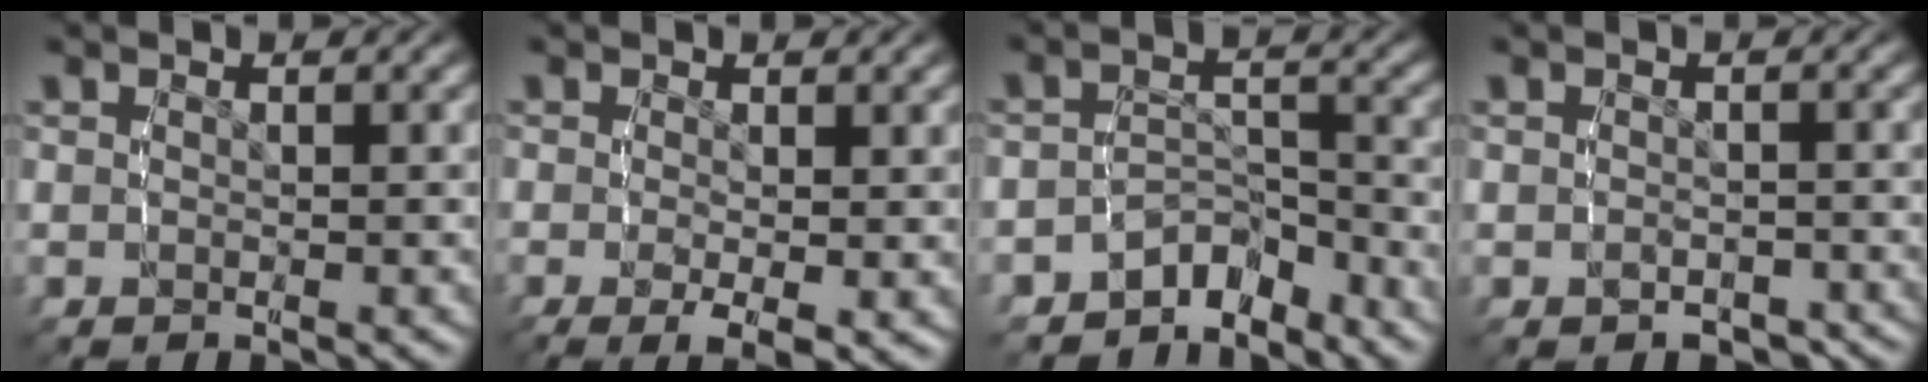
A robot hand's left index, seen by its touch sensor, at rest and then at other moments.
{"total": 3.7, "force": [-1.8, 1.0, 3.1], "torque": [-0.047, -0.023, -0.015]}
{"total": 6.8, "force": [-5.5, 3.5, 1.8], "torque": [-0.023, -0.015, -0.090]}
{"total": 1.7, "force": [-1.5, 0.6, 0.2], "torque": [-0.002, -0.004, -0.020]}